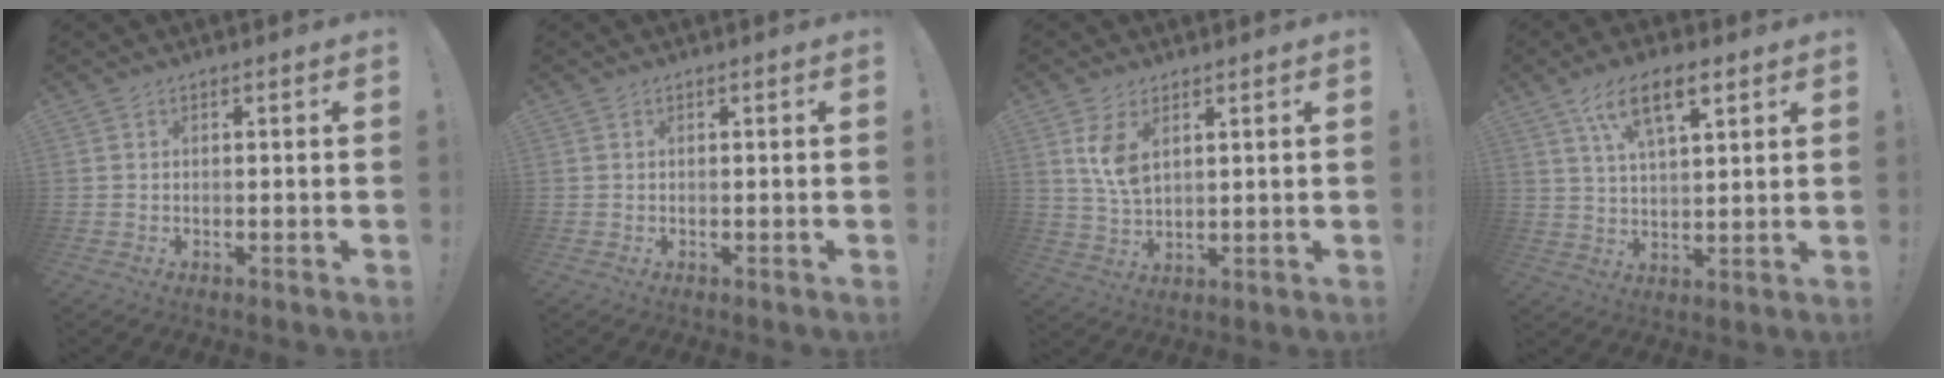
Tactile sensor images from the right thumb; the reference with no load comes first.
{"total": 0.0}
{"total": 7.3, "force": [3.5, 3.8, 5.2], "torque": [-0.096, -0.020, 0.059]}
{"total": 10.7, "force": [5.9, 4.2, 7.9], "torque": [-0.130, -0.014, 0.104]}